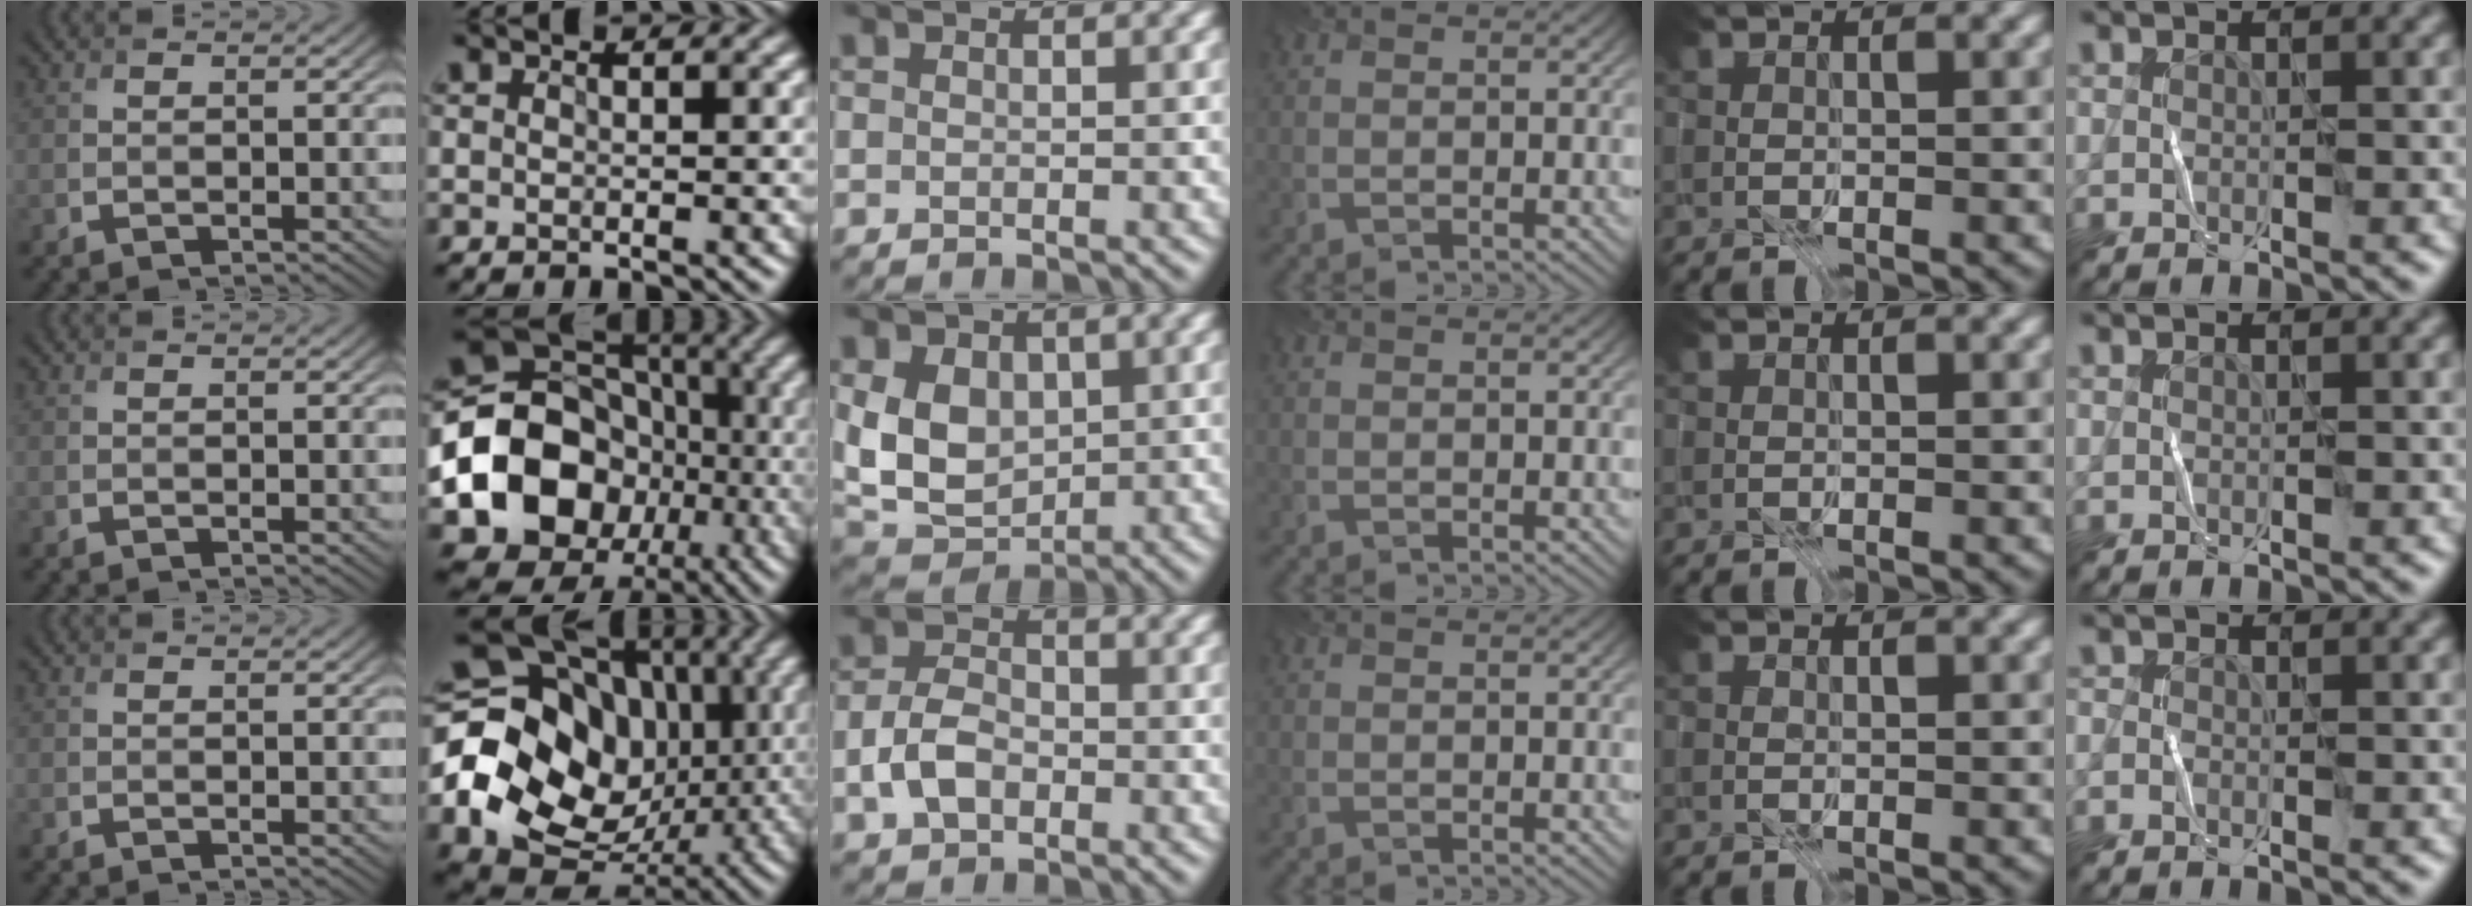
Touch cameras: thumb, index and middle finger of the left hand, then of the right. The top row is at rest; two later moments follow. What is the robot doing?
{"motion": "fold", "object": "file"}